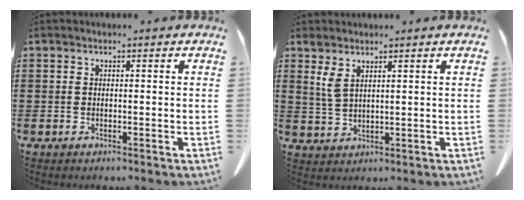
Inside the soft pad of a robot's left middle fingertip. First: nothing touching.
{"total": 3.0, "force": [1.9, 0.8, 2.2], "torque": [-0.057, 0.001, 0.033]}